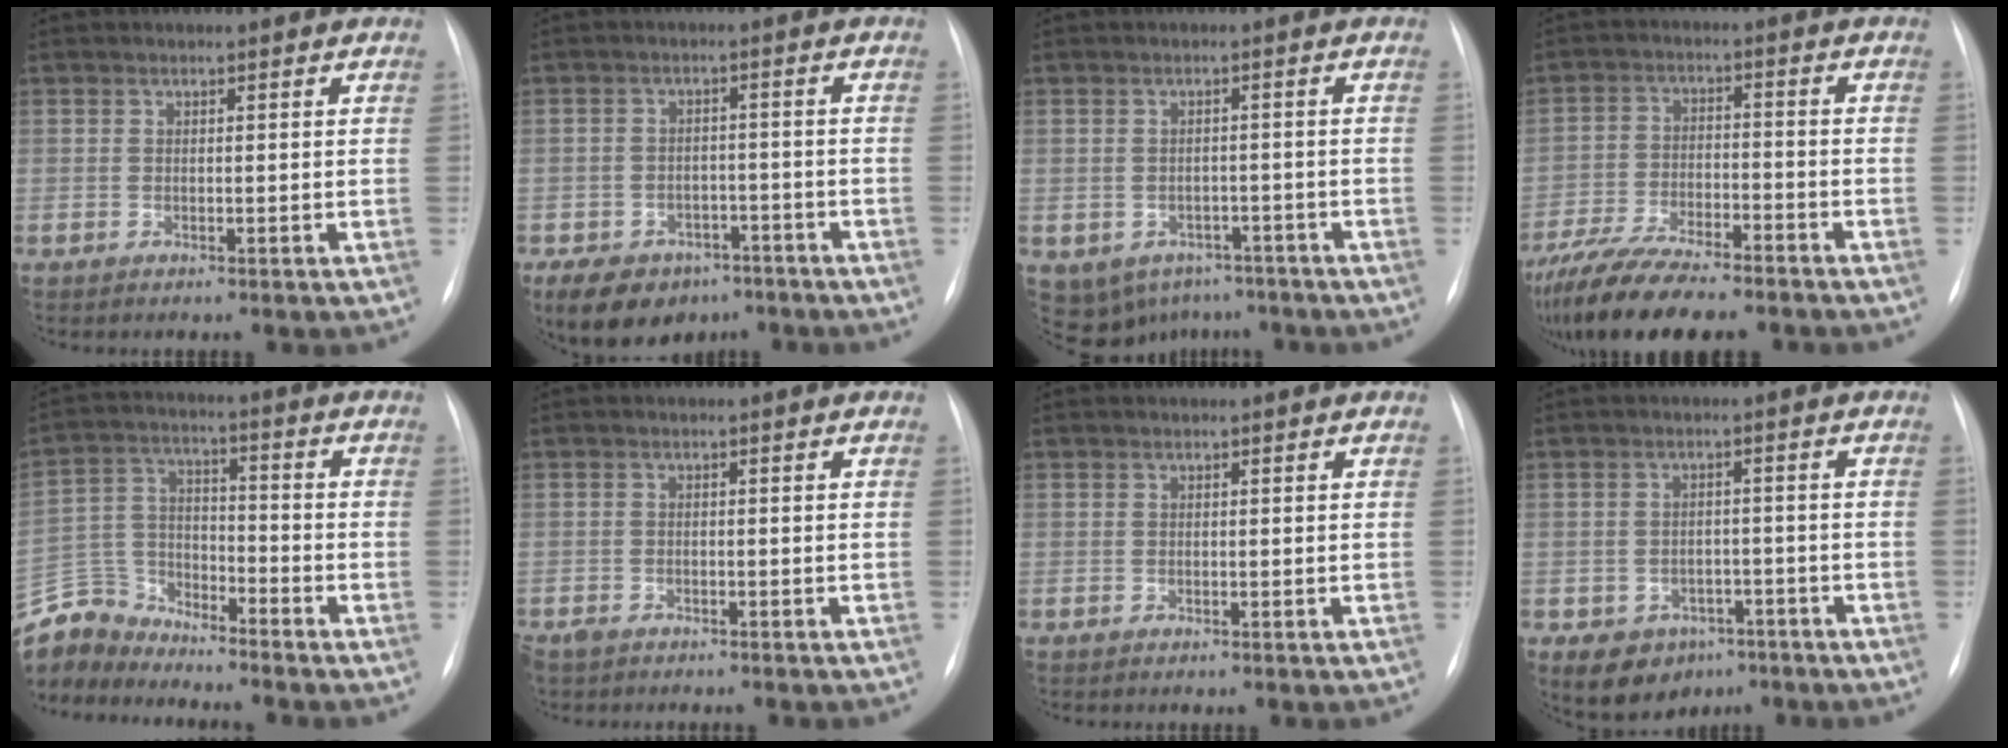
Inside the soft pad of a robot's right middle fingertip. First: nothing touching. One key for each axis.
{"total": 12.1, "fx": -7.8, "fy": 8.0, "fz": 4.6, "tx": -0.101, "ty": 0.003, "tz": -0.110}
{"total": 10.7, "fx": -6.2, "fy": 8.0, "fz": 3.2, "tx": -0.073, "ty": 0.009, "tz": -0.071}
{"total": 15.4, "fx": -12.8, "fy": 3.2, "fz": 7.8, "tx": -0.153, "ty": -0.019, "tz": -0.210}
{"total": 9.7, "fx": -9.5, "fy": 2.1, "fz": 0.2, "tx": -0.012, "ty": 0.016, "tz": -0.191}
{"total": 3.6, "fx": -3.1, "fy": 1.3, "fz": 1.3, "tx": -0.020, "ty": -0.005, "tz": -0.045}
{"total": 0.0}
{"total": 7.8, "fx": -4.7, "fy": 5.7, "fz": 2.6, "tx": -0.042, "ty": 0.011, "tz": -0.058}